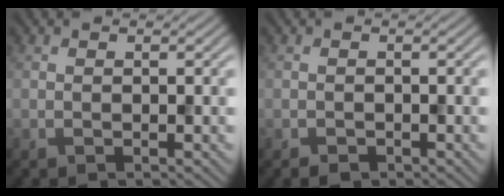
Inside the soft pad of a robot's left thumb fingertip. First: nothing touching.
{"total": 0.9, "force": [-0.7, 0.4, 0.2], "torque": [-0.003, -0.004, -0.014]}